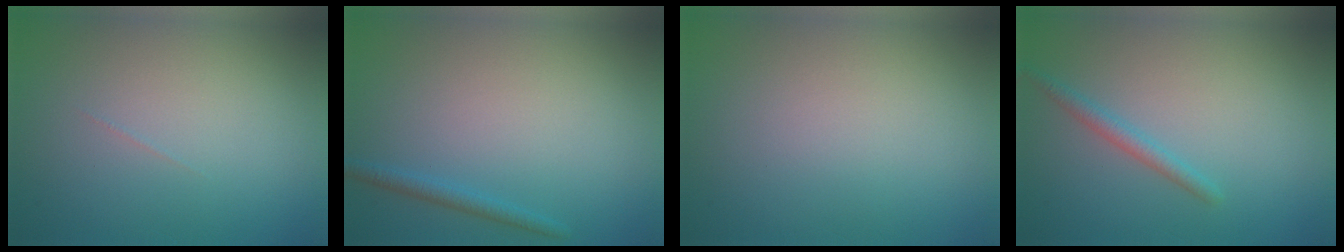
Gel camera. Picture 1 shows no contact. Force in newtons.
{"total": 1.3, "press": 1.3, "slide": 0.0}
{"total": 0.0}
{"total": 1.5, "press": 1.5, "slide": 0.1}